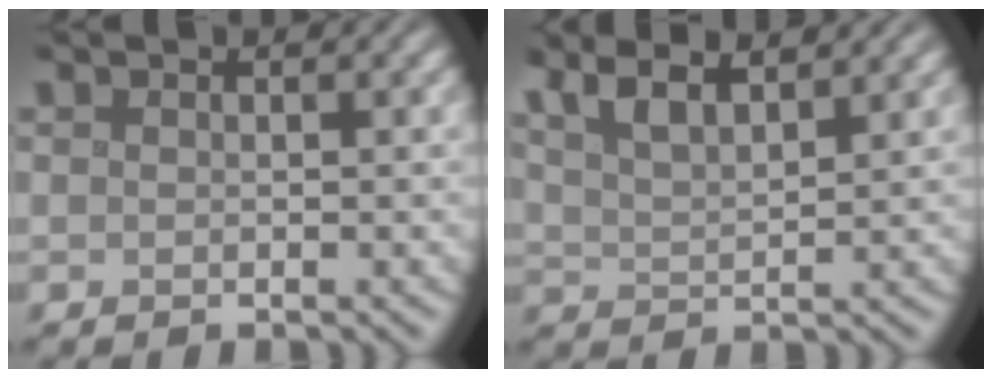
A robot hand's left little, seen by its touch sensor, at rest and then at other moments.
{"total": 5.2, "force": [3.8, 1.4, 3.2], "torque": [-0.060, 0.019, 0.058]}